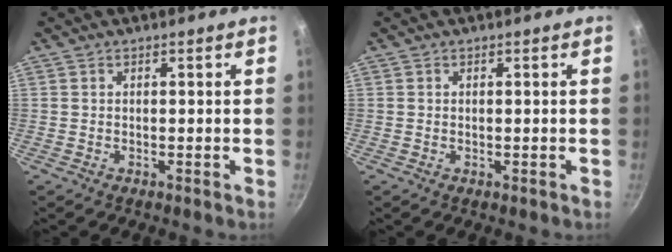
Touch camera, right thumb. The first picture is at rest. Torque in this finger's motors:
{"motor_torque": [0.15, 0.08, 0.44, -0.01, -0.02]}